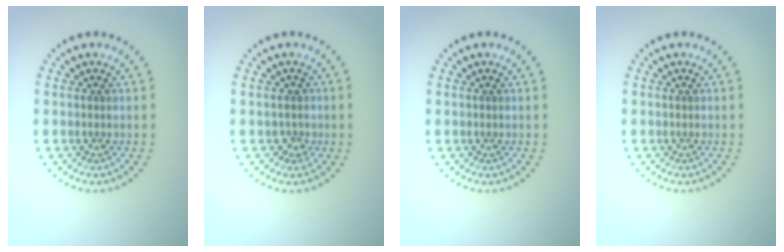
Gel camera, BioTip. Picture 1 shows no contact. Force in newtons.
{"total": 1.3, "press": 1.1, "slide": 0.7}
{"total": 0.0}
{"total": 0.0}